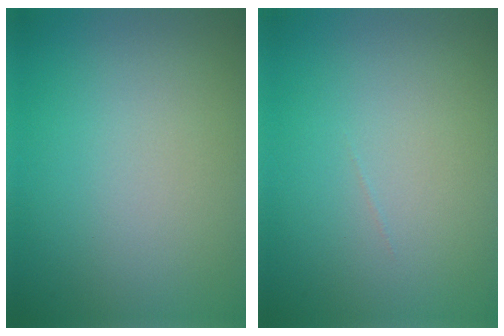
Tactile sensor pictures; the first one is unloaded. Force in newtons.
{"total": 0.0}